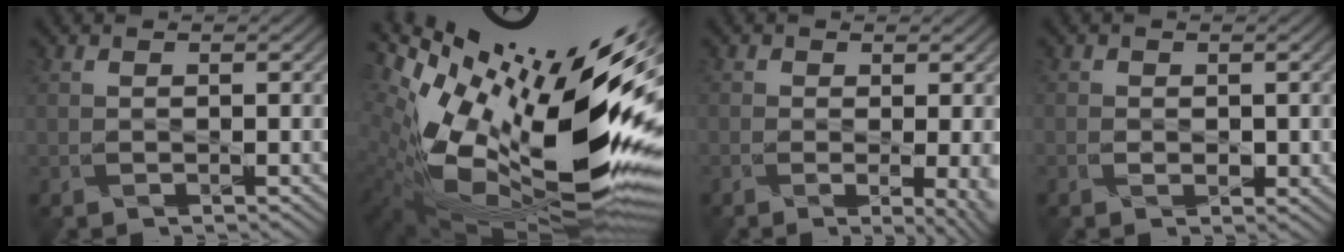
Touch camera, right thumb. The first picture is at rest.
{"total": 20.3, "force": [2.3, 8.1, 18.5], "torque": [-0.334, -0.035, 0.046]}
{"total": 5.7, "force": [-1.2, 2.3, 5.1], "torque": [-0.055, -0.006, -0.008]}
{"total": 1.7, "force": [-0.6, 1.4, 0.8], "torque": [-0.014, -0.007, -0.006]}